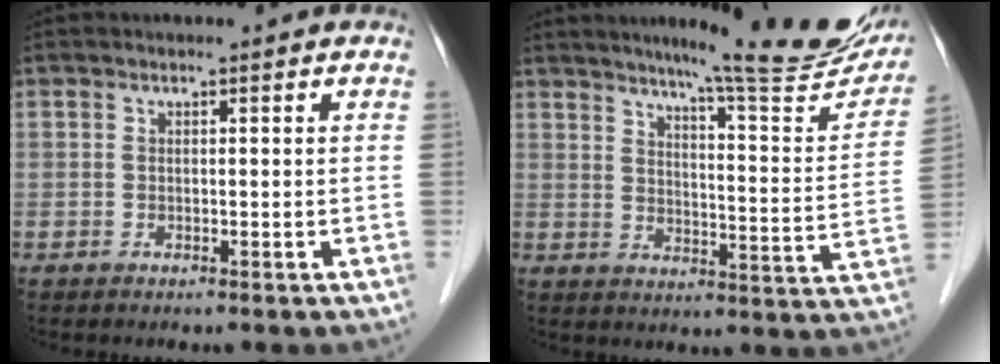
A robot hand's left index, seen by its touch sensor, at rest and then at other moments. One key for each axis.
{"total": 19.7, "fx": 16.7, "fy": 1.3, "fz": 10.4, "tx": -0.126, "ty": -0.048, "tz": 0.207}